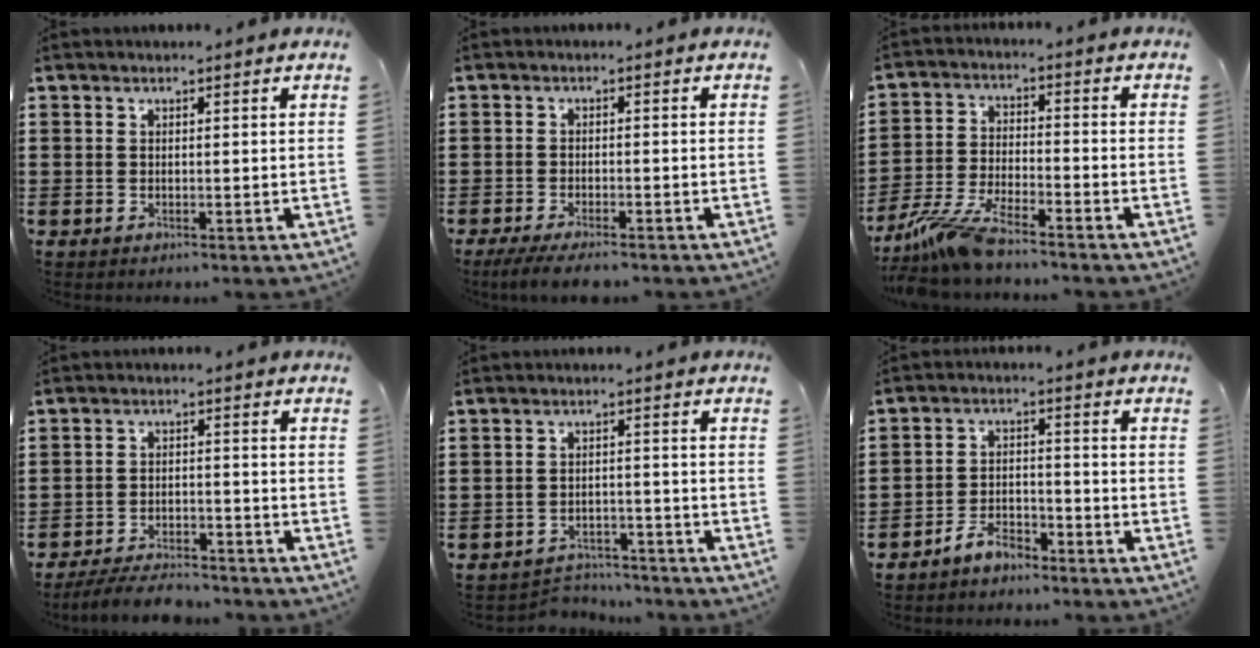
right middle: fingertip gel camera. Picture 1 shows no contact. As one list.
[{"total": 3.3, "force": [-3.0, 0.4, 1.3], "torque": [-0.038, -0.007, -0.063]}, {"total": 7.8, "force": [-6.9, 0.7, 3.7], "torque": [-0.100, -0.010, -0.140]}, {"total": 5.0, "force": [-4.8, 0.8, 1.2], "torque": [-0.026, 0.002, -0.096]}, {"total": 3.6, "force": [-3.5, 0.7, 0.0], "torque": [-0.008, 0.002, -0.075]}, {"total": 4.7, "force": [-4.4, 1.3, 1.0], "torque": [-0.026, 0.009, -0.089]}]